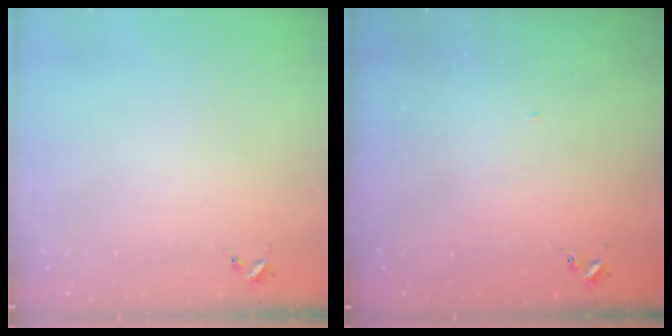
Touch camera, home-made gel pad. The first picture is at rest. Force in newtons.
{"total": 1.2, "press": 1.2, "slide": 0.1}